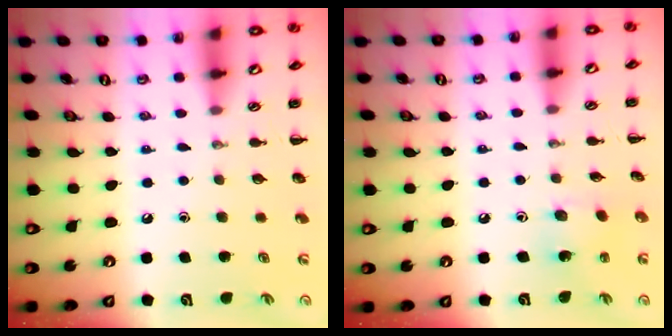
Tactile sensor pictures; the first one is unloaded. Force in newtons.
{"total": 4.0, "press": 3.8, "slide": 1.1}